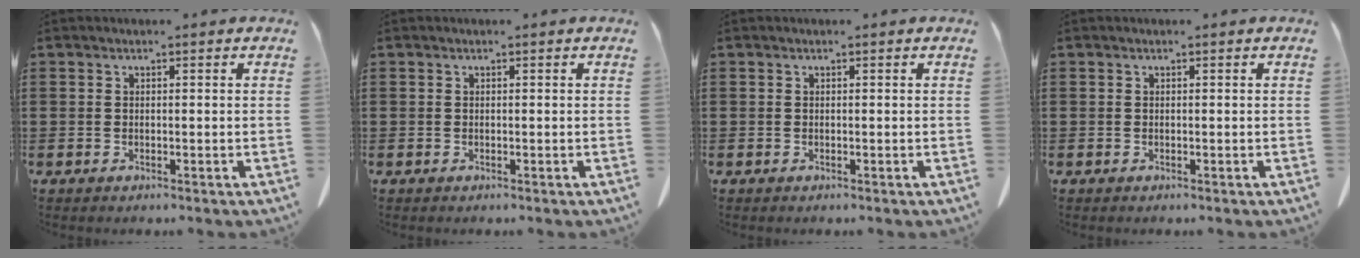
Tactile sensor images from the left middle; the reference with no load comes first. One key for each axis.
{"total": 0.0}
{"total": 0.0}
{"total": 0.0}